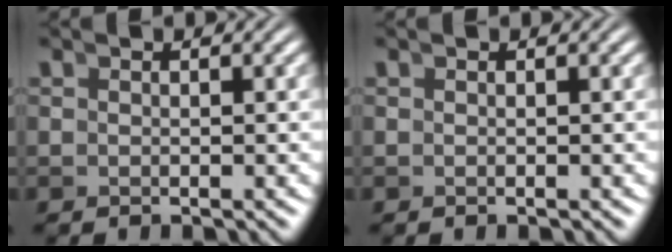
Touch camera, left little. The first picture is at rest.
{"total": 0.0}